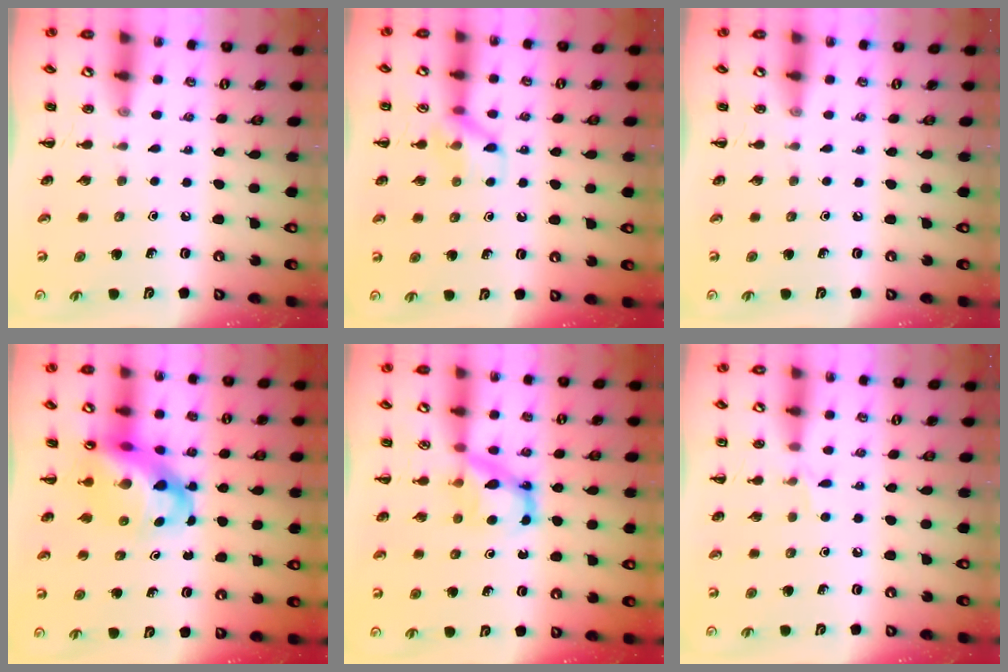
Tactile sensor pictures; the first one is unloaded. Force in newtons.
{"total": 8.8, "press": 8.7, "slide": 1.0}
{"total": 0.0}
{"total": 11.8, "press": 11.4, "slide": 3.0}
{"total": 6.3, "press": 6.3, "slide": 0.5}
{"total": 4.8, "press": 4.5, "slide": 1.6}